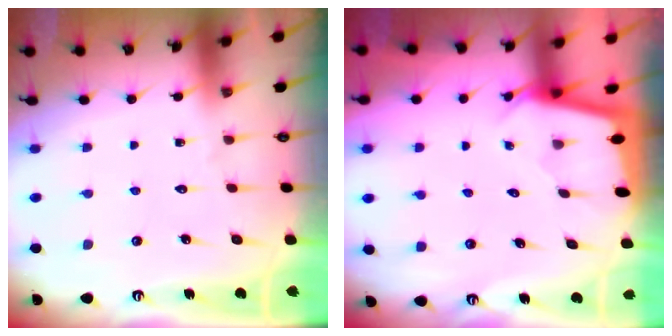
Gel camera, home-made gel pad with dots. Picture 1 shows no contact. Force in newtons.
{"total": 1.9, "press": 1.9, "slide": 0.1}